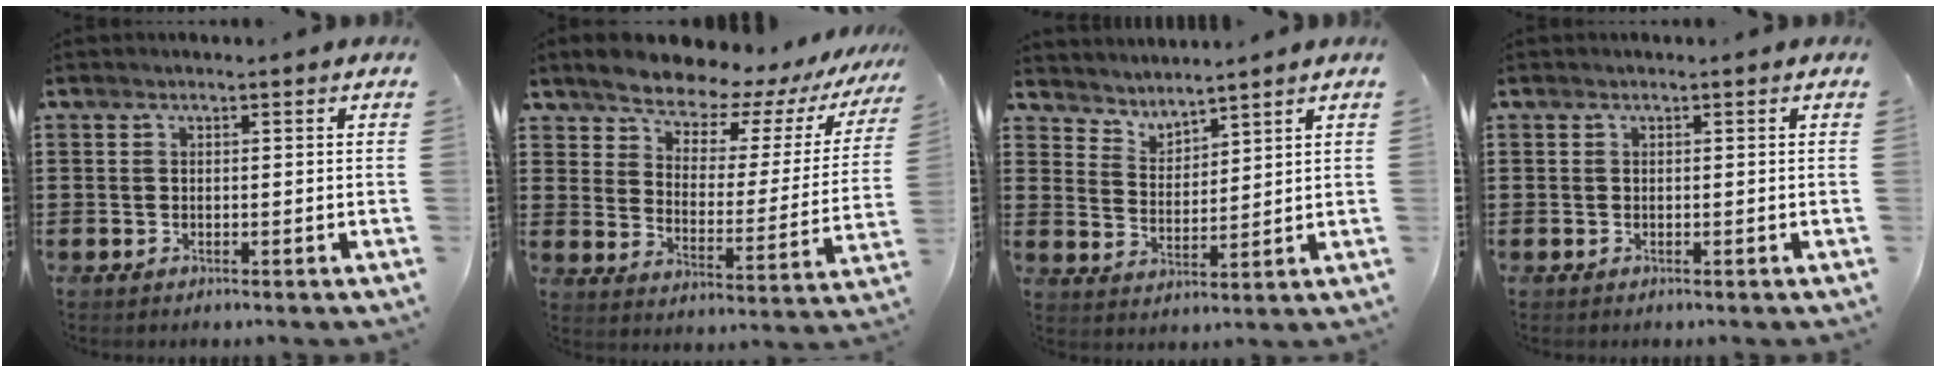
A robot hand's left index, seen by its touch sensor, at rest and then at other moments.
{"total": 7.9, "force": [7.6, 1.7, 1.3], "torque": [-0.056, -0.069, 0.130]}
{"total": 3.6, "force": [3.5, 0.3, -0.6], "torque": [-0.006, -0.017, 0.063]}
{"total": 0.0}